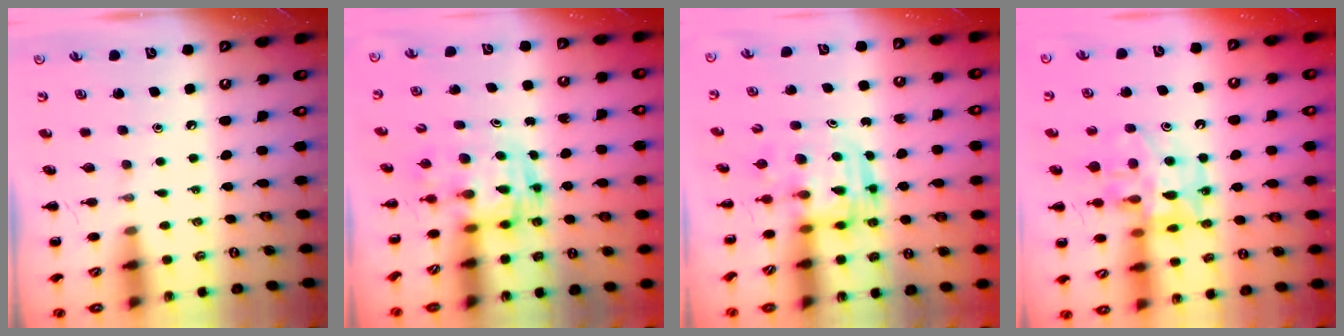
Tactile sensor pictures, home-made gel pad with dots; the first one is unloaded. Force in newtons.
{"total": 2.8, "press": 2.8, "slide": 0.5}
{"total": 3.0, "press": 3.0, "slide": 0.3}
{"total": 15.4, "press": 15.1, "slide": 3.2}